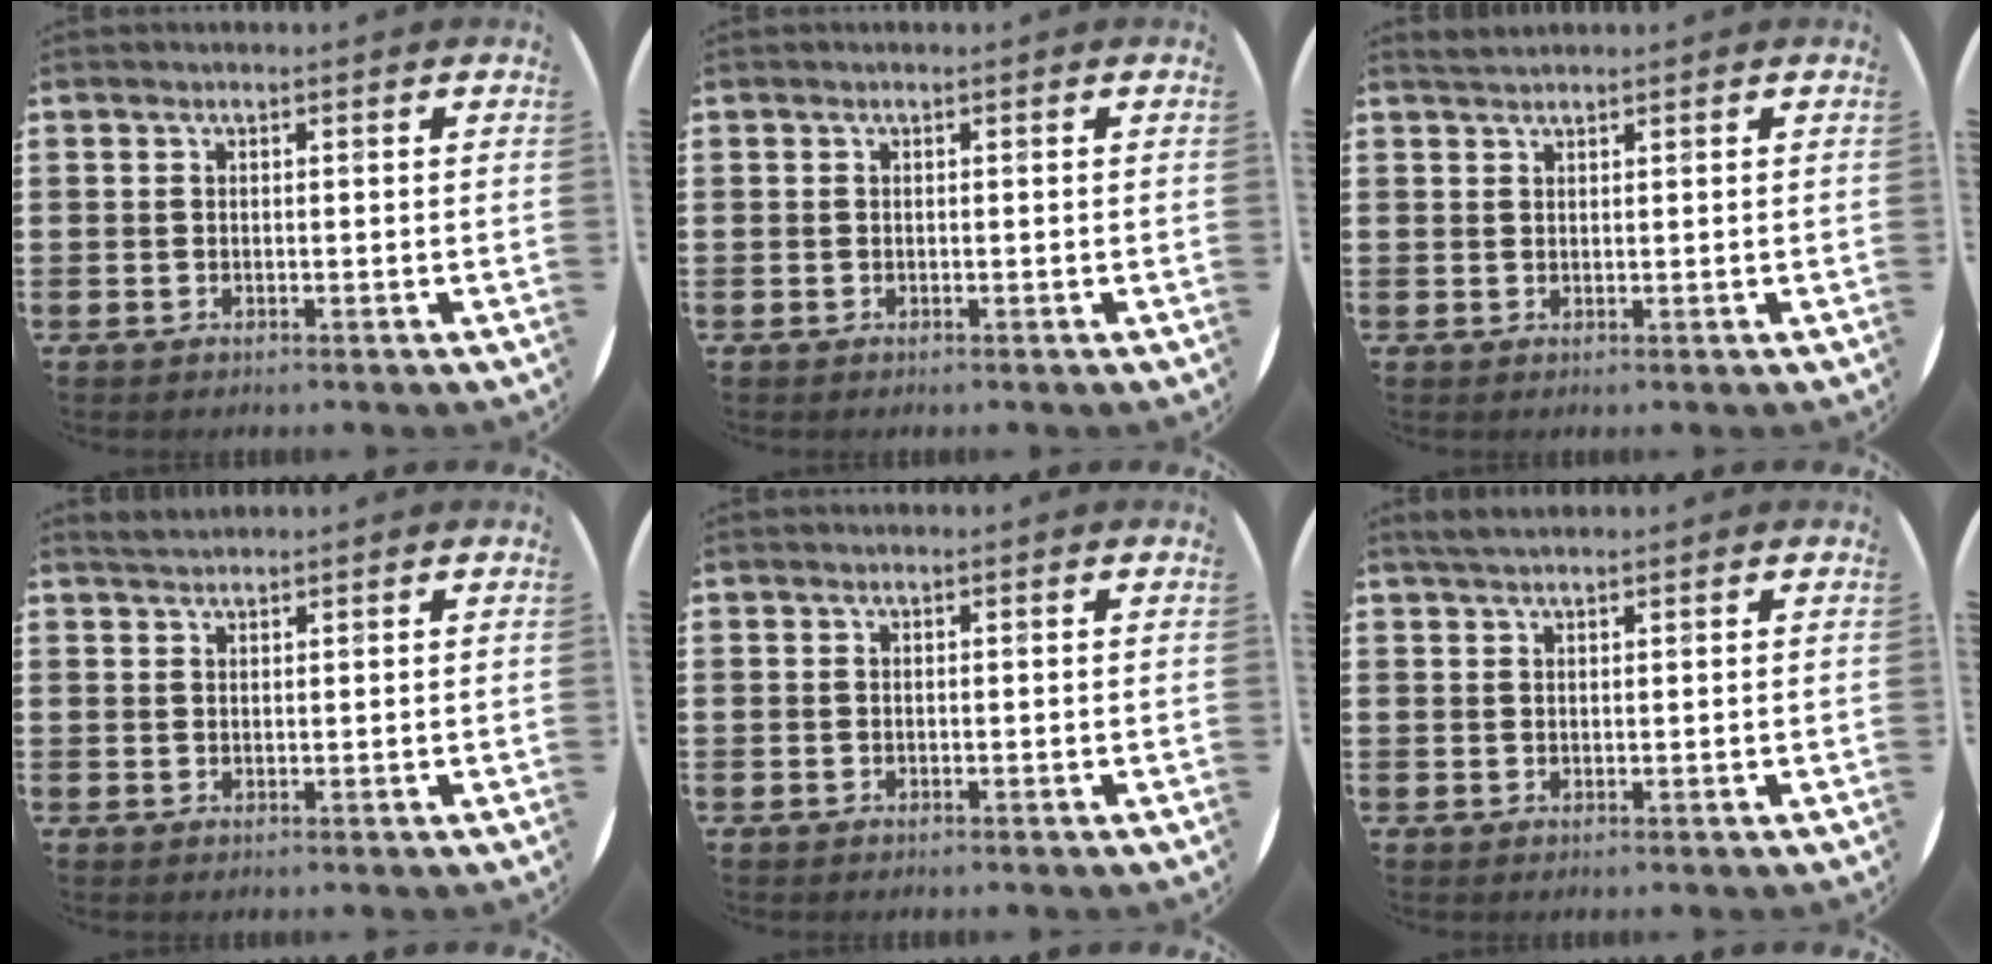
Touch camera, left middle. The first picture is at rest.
{"total": 0.0}
{"total": 1.2, "force": [1.2, 0.0, 0.2], "torque": [-0.004, 0.002, 0.023]}
{"total": 1.4, "force": [1.4, 0.1, 0.2], "torque": [-0.005, 0.003, 0.026]}
{"total": 0.0}
{"total": 1.7, "force": [1.5, 0.2, 0.7], "torque": [-0.015, 0.004, 0.027]}